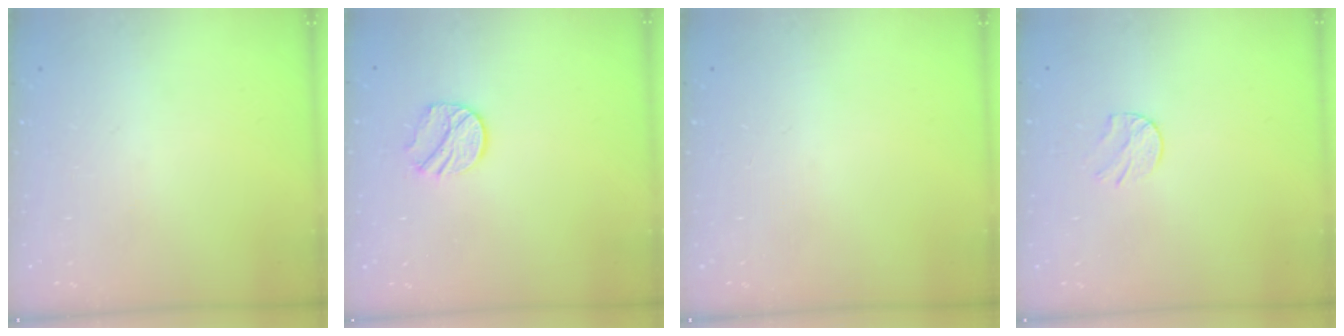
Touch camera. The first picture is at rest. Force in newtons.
{"total": 8.7, "press": 8.7, "slide": 0.2}
{"total": 0.0}
{"total": 5.9, "press": 5.9, "slide": 0.6}